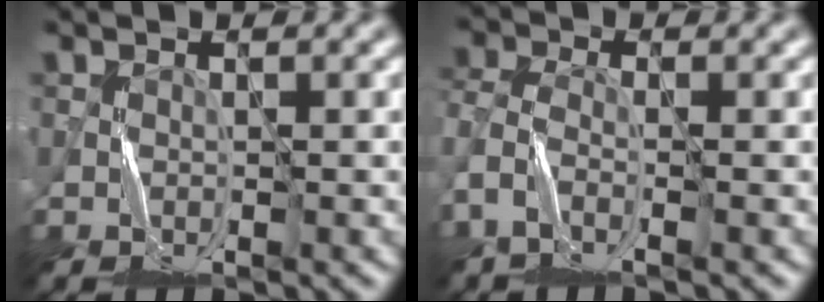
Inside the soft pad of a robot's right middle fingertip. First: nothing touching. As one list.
[{"total": 3.1, "force": [-2.1, 1.3, 1.8], "torque": [-0.053, 0.001, -0.053]}]